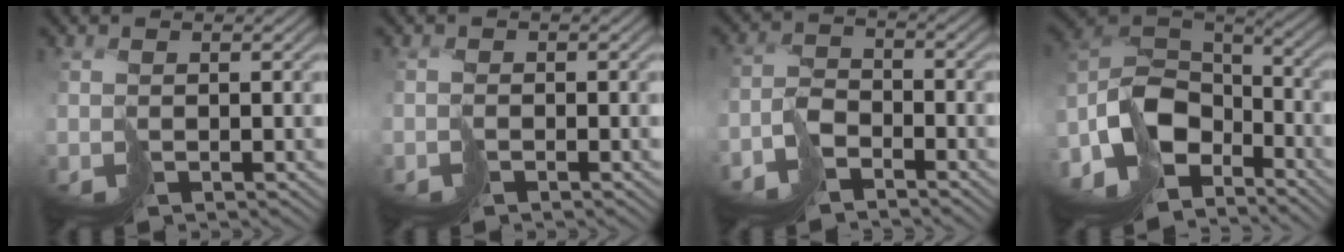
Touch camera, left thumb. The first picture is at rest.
{"total": 0.8, "force": [-0.8, 0.2, -0.1], "torque": [0.012, 0.005, -0.017]}
{"total": 4.7, "force": [-4.3, 1.3, 1.4], "torque": [-0.016, 0.008, -0.097]}
{"total": 13.7, "force": [-7.1, 8.1, 8.5], "torque": [-0.211, -0.021, -0.138]}